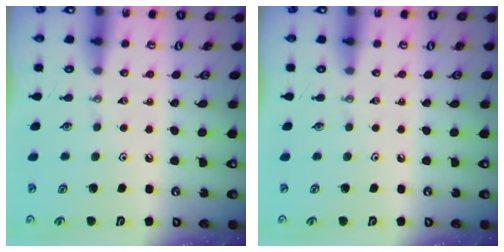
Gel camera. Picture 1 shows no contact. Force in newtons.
{"total": 0.0}